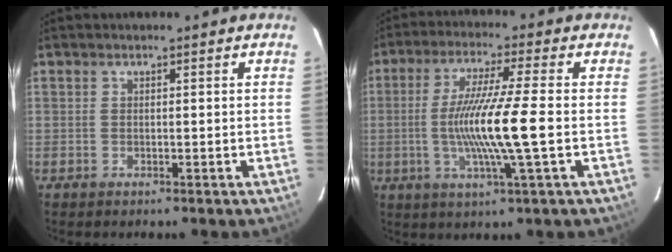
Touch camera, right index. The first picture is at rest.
{"total": 12.1, "force": [-1.9, -0.9, 11.9], "torque": [-0.223, -0.012, -0.033]}